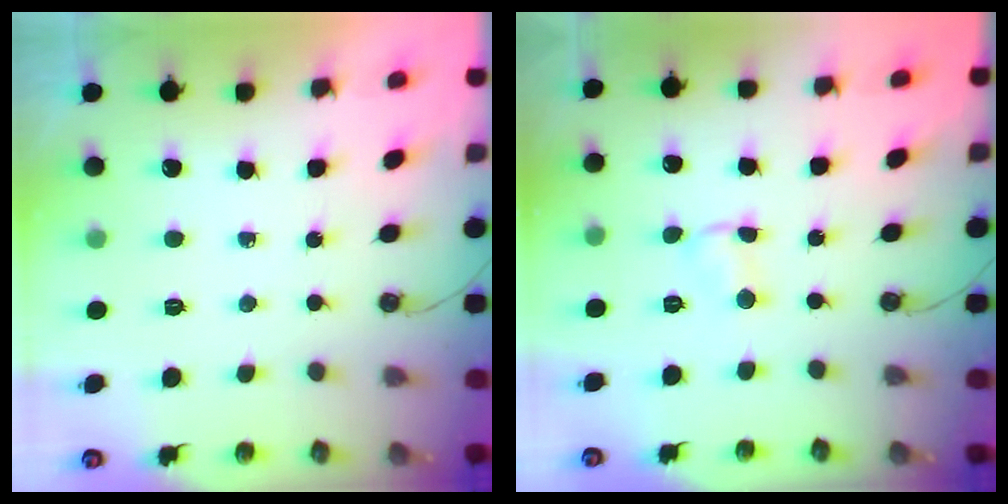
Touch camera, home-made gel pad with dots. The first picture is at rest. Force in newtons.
{"total": 3.2, "press": 1.0, "slide": 3.0}